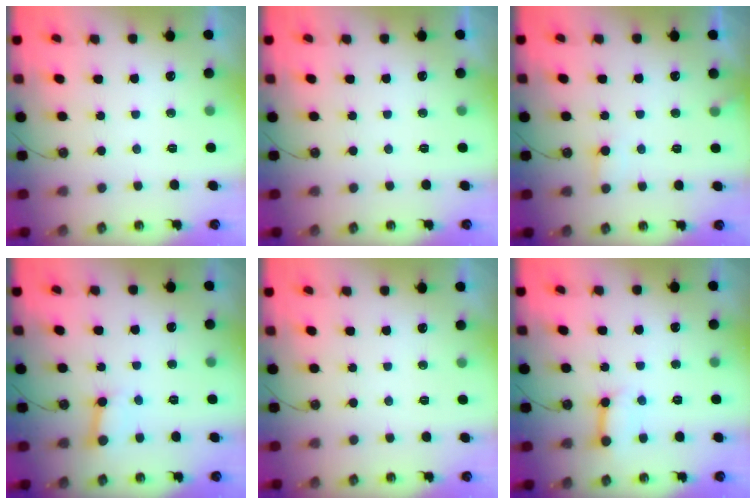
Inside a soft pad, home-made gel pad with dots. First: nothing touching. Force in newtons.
{"total": 0.0}
{"total": 5.4, "press": 5.4, "slide": 0.5}
{"total": 3.4, "press": 3.3, "slide": 0.4}
{"total": 0.0}
{"total": 7.8, "press": 7.8, "slide": 1.1}